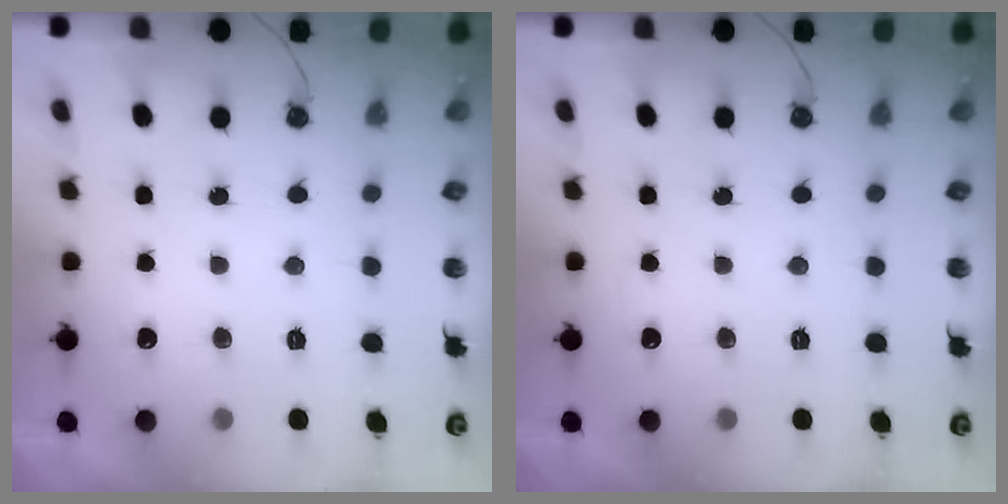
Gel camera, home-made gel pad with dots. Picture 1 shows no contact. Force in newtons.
{"total": 0.0}